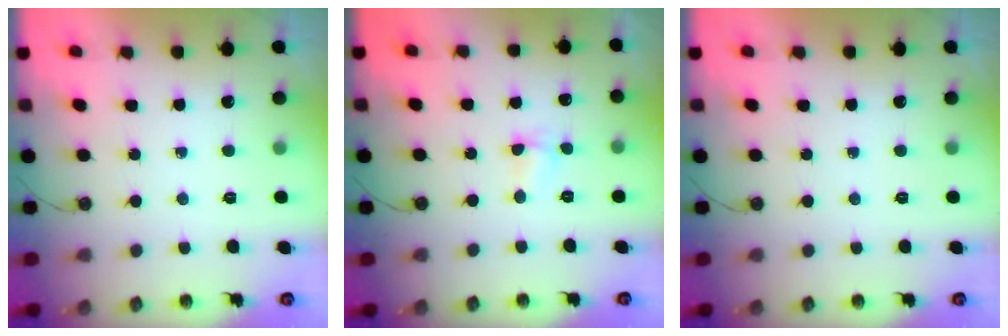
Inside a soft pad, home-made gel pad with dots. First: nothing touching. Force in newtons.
{"total": 3.0, "press": 2.9, "slide": 0.5}
{"total": 0.0}